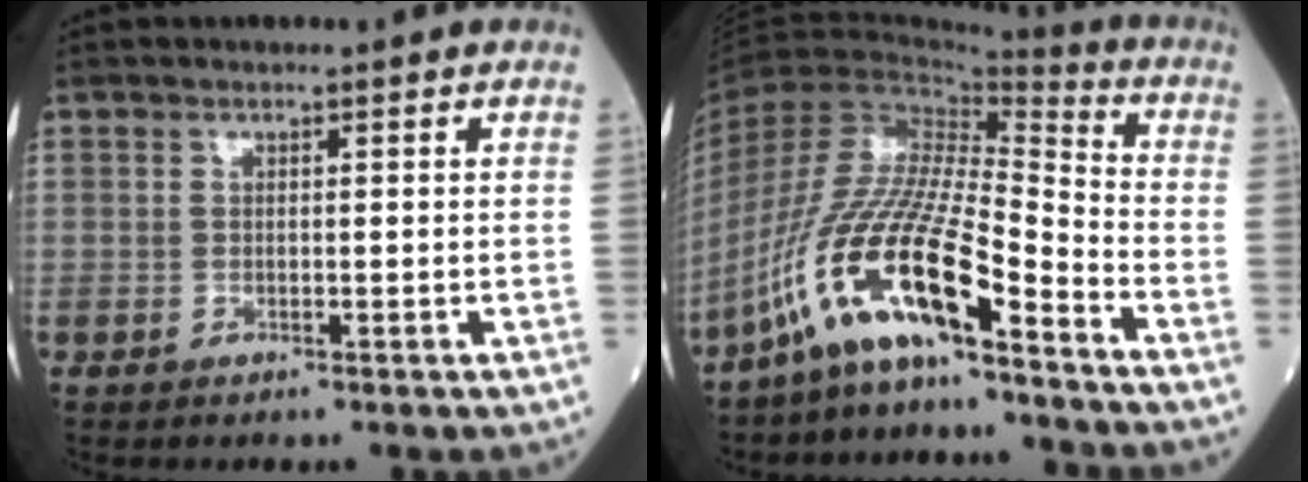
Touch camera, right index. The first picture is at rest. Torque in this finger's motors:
{"motor_torque": [1.70, -0.44, 0.68, 0.21]}